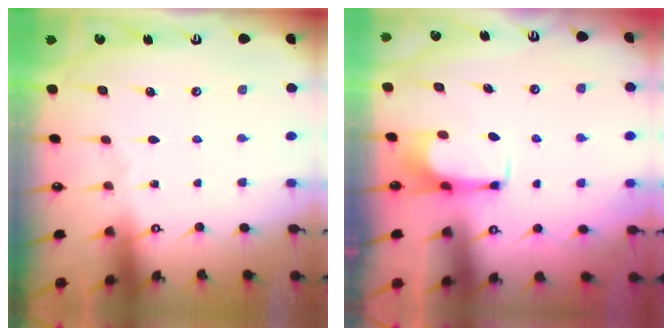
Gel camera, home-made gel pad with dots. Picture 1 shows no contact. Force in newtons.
{"total": 1.6, "press": 1.6, "slide": 0.5}